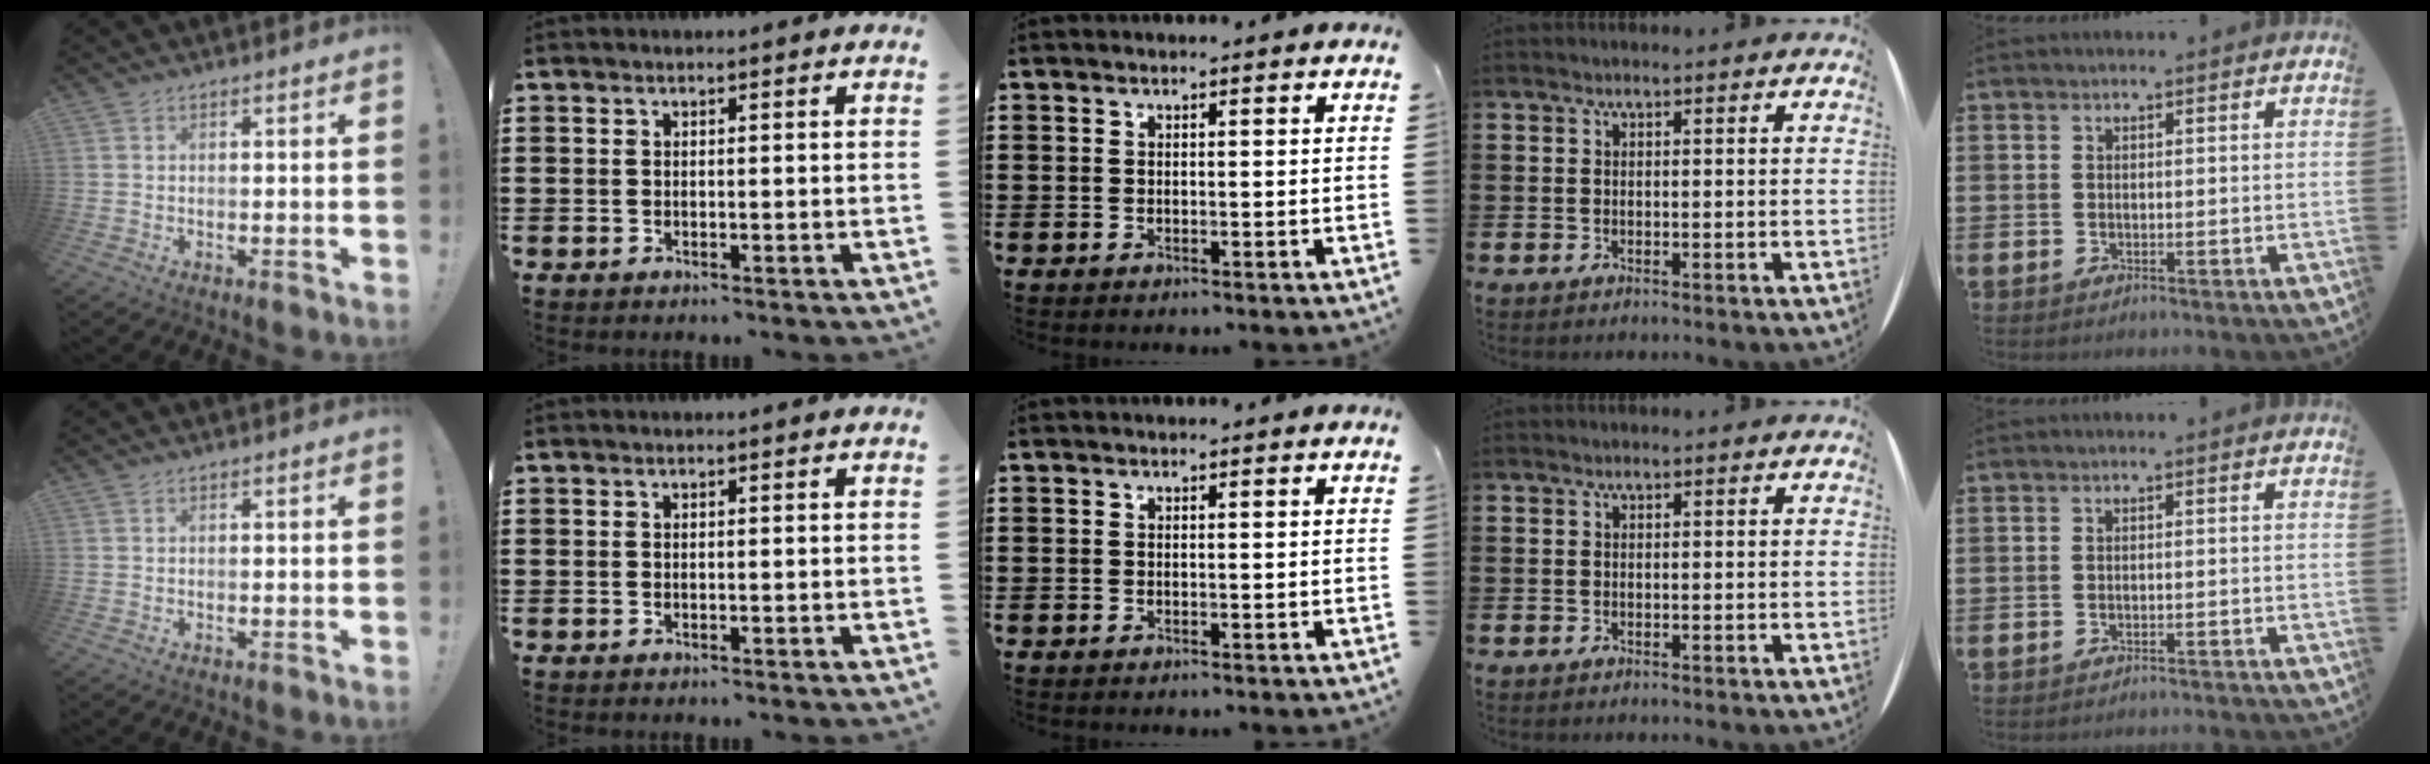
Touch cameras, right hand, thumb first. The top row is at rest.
{"little": {"total": 0.9, "force": [-0.9, -0.2, 0.0], "torque": [0.000, 0.002, -0.019]}}